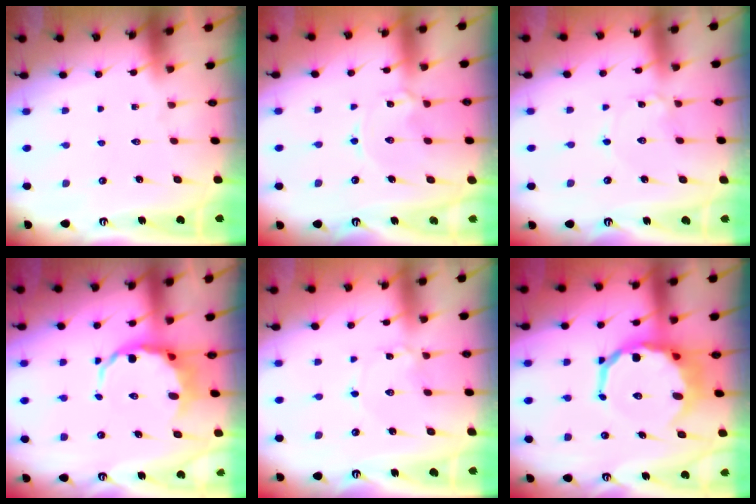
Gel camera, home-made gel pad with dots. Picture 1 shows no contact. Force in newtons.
{"total": 2.4, "press": 2.4, "slide": 0.1}
{"total": 1.6, "press": 1.6, "slide": 0.1}
{"total": 7.3, "press": 6.8, "slide": 2.6}
{"total": 1.6, "press": 1.6, "slide": 0.1}
{"total": 12.7, "press": 12.4, "slide": 3.1}